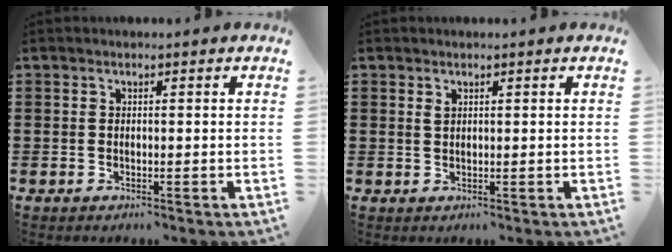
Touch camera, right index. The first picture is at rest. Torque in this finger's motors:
{"motor_torque": [1.19, 0.95, 0.10, 0.03]}